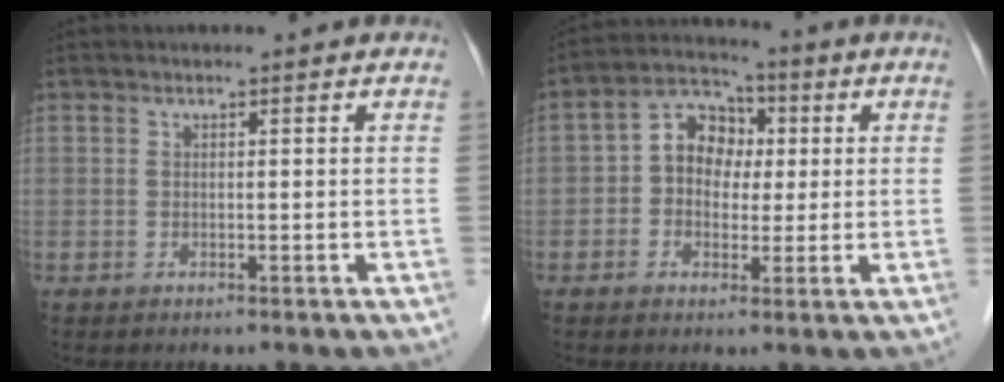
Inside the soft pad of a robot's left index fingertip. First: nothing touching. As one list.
[{"total": 7.2, "force": [0.4, 5.7, 4.5], "torque": [-0.086, 0.032, 0.002]}]